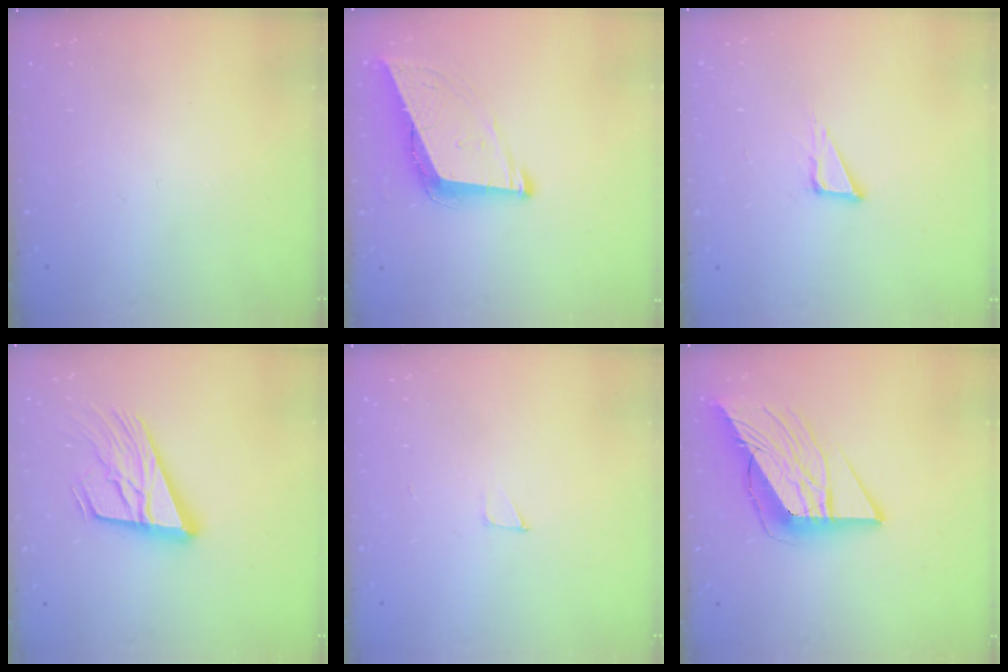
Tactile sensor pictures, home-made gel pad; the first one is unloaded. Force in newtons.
{"total": 9.2, "press": 8.8, "slide": 2.7}
{"total": 5.3, "press": 5.3, "slide": 0.3}
{"total": 20.4, "press": 19.9, "slide": 4.5}
{"total": 3.2, "press": 3.2, "slide": 0.3}
{"total": 14.7, "press": 14.6, "slide": 1.7}